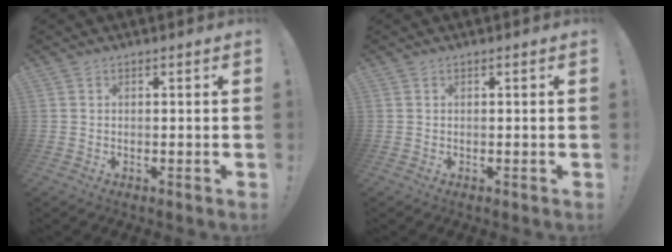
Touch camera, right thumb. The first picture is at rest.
{"total": 0.0}